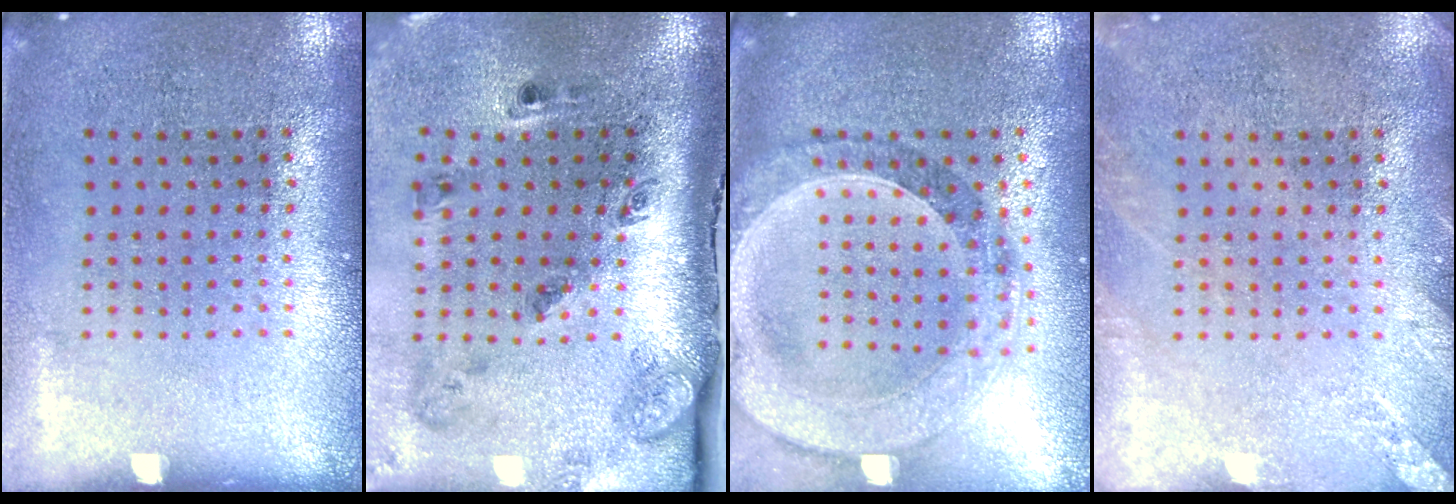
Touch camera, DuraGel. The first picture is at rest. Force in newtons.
{"total": 3.2, "press": 2.0, "slide": 2.5}
{"total": 1.4, "press": 1.3, "slide": 0.4}
{"total": 1.9, "press": 1.9, "slide": 0.2}